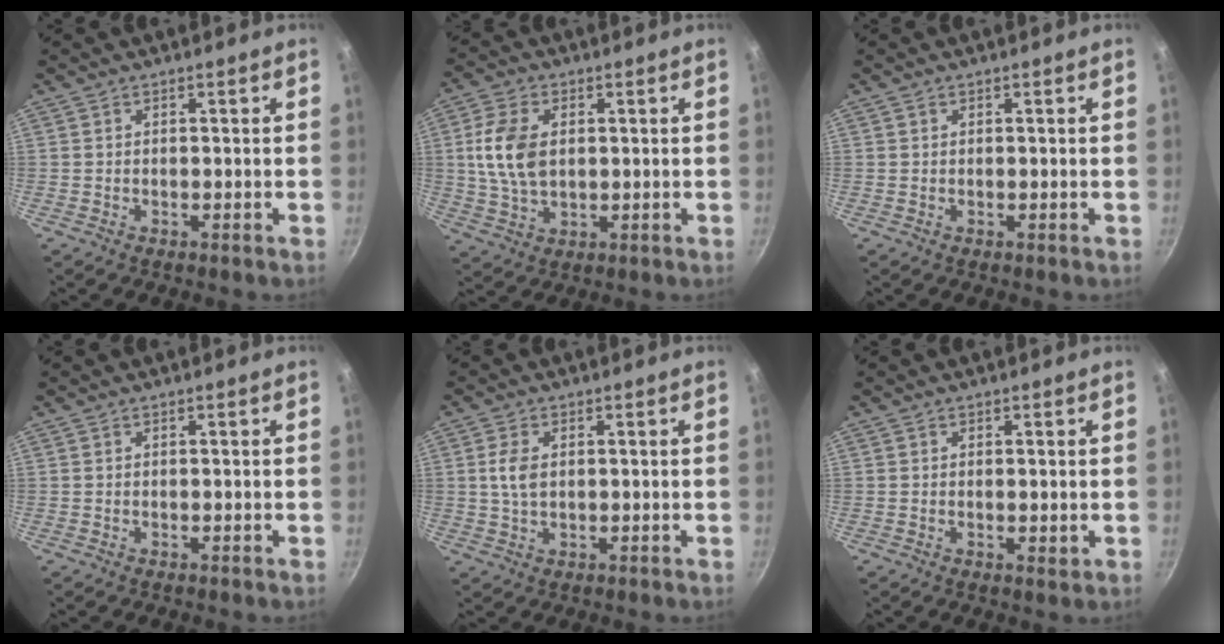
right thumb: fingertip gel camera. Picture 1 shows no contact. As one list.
[{"total": 10.0, "force": [1.5, 6.4, 7.6], "torque": [-0.141, -0.002, 0.029]}, {"total": 0.0}, {"total": 0.0}, {"total": 4.3, "force": [0.7, 2.6, 3.3], "torque": [-0.066, 0.003, 0.014]}, {"total": 1.4, "force": [0.1, 0.6, 1.3], "torque": [-0.019, -0.005, 0.000]}]